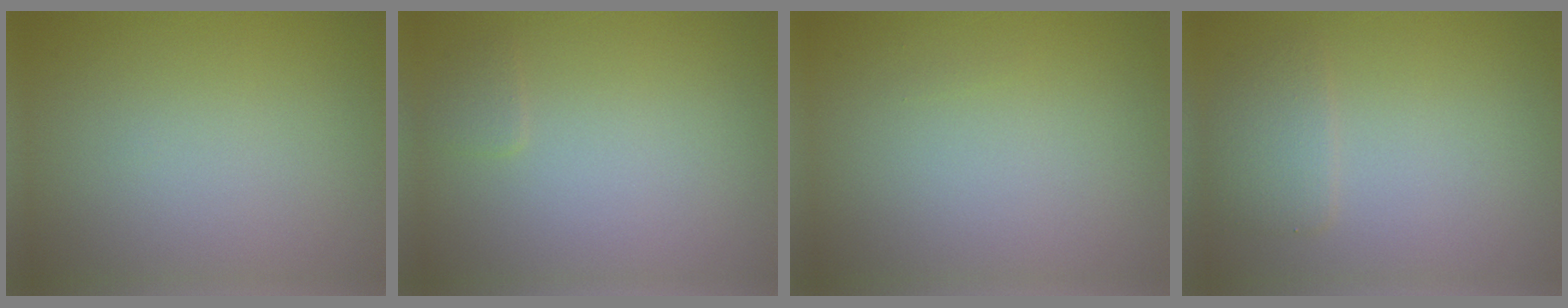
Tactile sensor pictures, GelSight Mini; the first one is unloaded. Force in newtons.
{"total": 0.7, "press": 0.7, "slide": 0.1}
{"total": 0.0}
{"total": 2.0, "press": 2.0, "slide": 0.2}